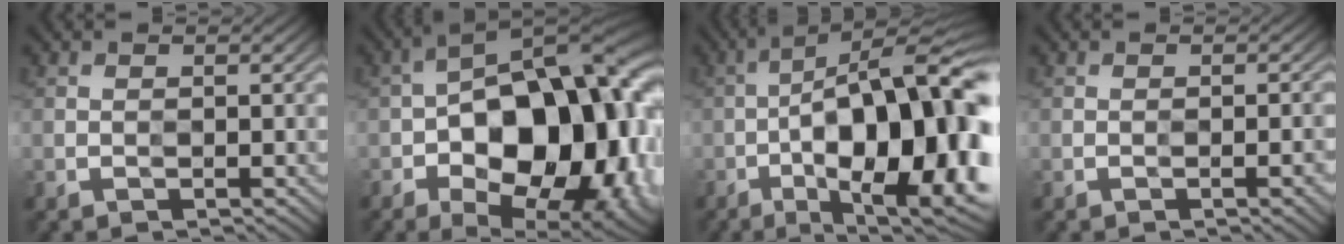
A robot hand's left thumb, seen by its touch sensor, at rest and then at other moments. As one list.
[{"total": 18.8, "force": [-4.2, 11.4, 14.3], "torque": [-0.200, 0.006, -0.063]}, {"total": 18.7, "force": [-5.4, 6.8, 16.5], "torque": [-0.231, 0.016, -0.090]}, {"total": 1.9, "force": [-1.2, 0.1, 1.5], "torque": [-0.018, 0.006, -0.015]}]